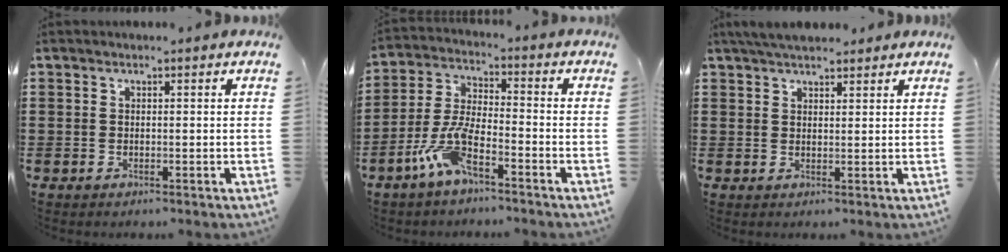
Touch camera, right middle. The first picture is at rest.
{"total": 7.9, "force": [-5.0, 1.9, 5.8], "torque": [-0.144, -0.010, -0.099]}
{"total": 3.6, "force": [3.4, 0.9, 1.1], "torque": [-0.032, -0.003, 0.065]}